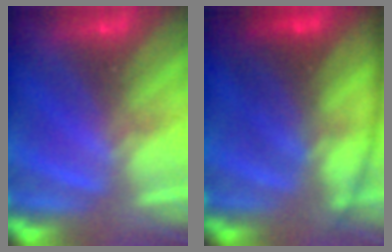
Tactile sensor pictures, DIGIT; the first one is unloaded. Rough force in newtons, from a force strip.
{"total": 5.8}